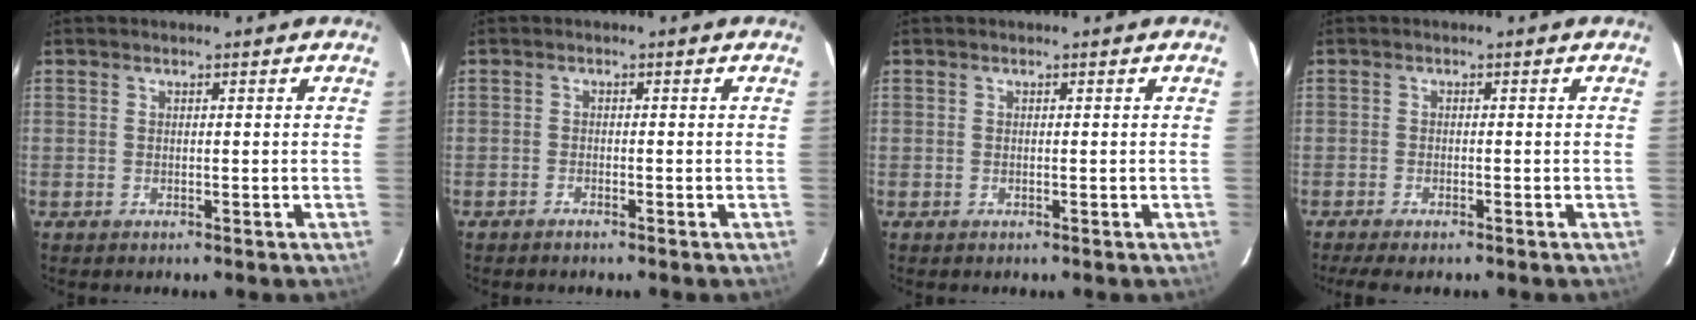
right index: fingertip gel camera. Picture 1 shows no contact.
{"total": 0.8, "force": [-0.8, 0.1, 0.1], "torque": [-0.008, 0.000, -0.017]}
{"total": 0.0}
{"total": 5.8, "force": [-4.7, 1.2, 3.2], "torque": [-0.075, -0.023, -0.081]}